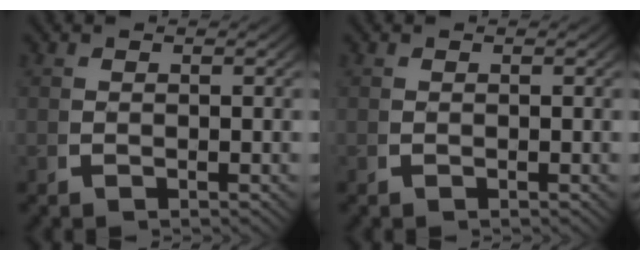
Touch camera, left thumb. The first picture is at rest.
{"total": 0.0}